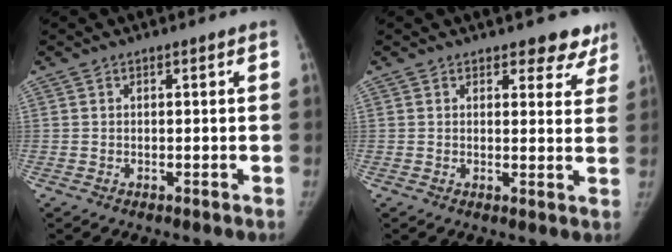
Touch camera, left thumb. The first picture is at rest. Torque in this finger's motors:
{"motor_torque": [0.13, -0.13, 0.56, -0.32, 0.04]}